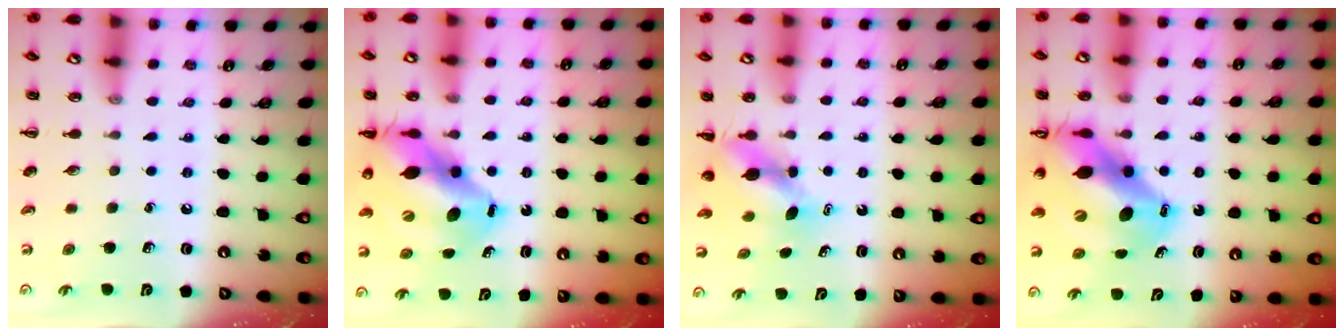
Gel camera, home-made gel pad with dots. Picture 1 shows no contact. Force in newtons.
{"total": 14.1, "press": 13.6, "slide": 3.7}
{"total": 5.2, "press": 5.1, "slide": 0.7}
{"total": 15.4, "press": 14.7, "slide": 4.6}